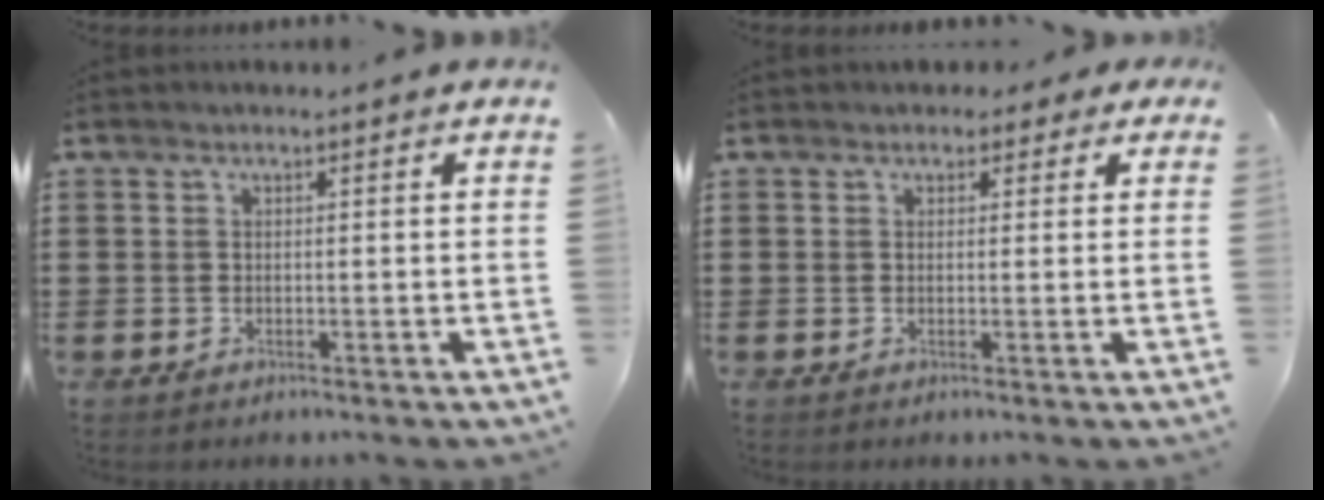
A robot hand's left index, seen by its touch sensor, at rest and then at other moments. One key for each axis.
{"total": 1.3, "fx": 0.5, "fy": 1.1, "fz": 0.4, "tx": -0.007, "ty": 0.005, "tz": 0.006}